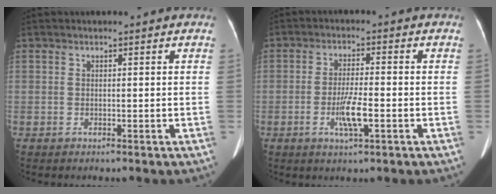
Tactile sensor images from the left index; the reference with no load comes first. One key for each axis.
{"total": 5.2, "fx": -1.7, "fy": 0.7, "fz": 4.9, "tx": -0.096, "ty": -0.006, "tz": -0.031}